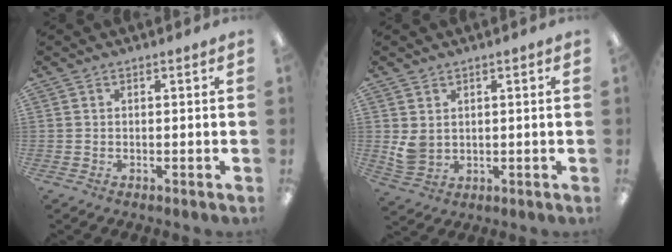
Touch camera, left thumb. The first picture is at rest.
{"total": 4.7, "force": [1.3, 4.0, 2.1], "torque": [-0.033, 0.001, 0.029]}